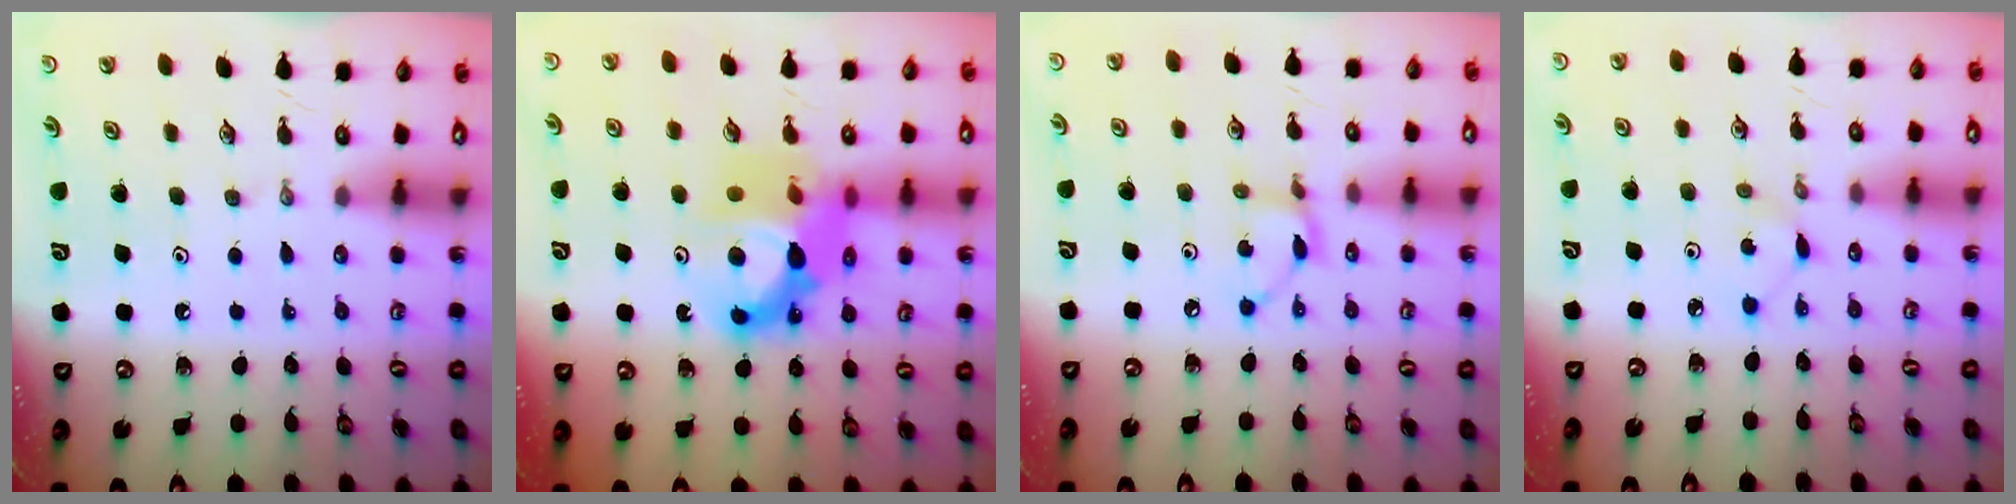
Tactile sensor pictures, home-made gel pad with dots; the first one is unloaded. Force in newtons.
{"total": 12.8, "press": 12.6, "slide": 2.1}
{"total": 3.5, "press": 3.5, "slide": 0.1}
{"total": 2.6, "press": 2.6, "slide": 0.3}